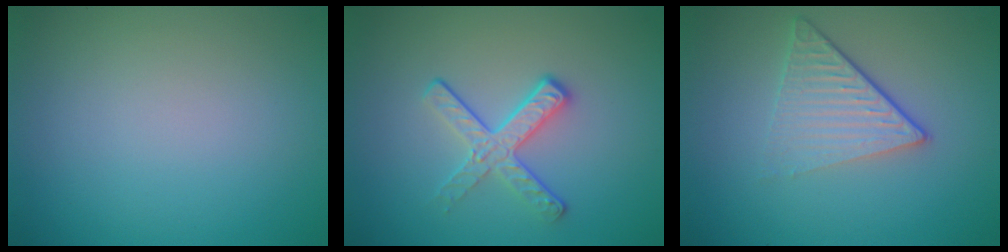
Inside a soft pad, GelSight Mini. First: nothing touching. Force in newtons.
{"total": 3.1, "press": 2.4, "slide": 1.9}
{"total": 4.0, "press": 2.6, "slide": 3.1}